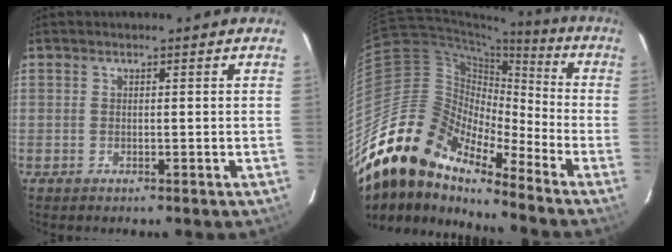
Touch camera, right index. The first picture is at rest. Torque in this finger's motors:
{"motor_torque": [0.82, -1.33, 0.02, -0.21]}